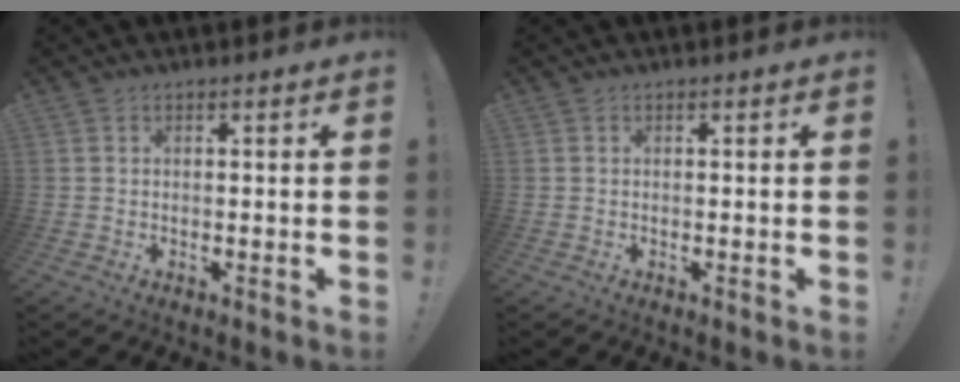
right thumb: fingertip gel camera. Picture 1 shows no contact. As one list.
[{"total": 0.0}]